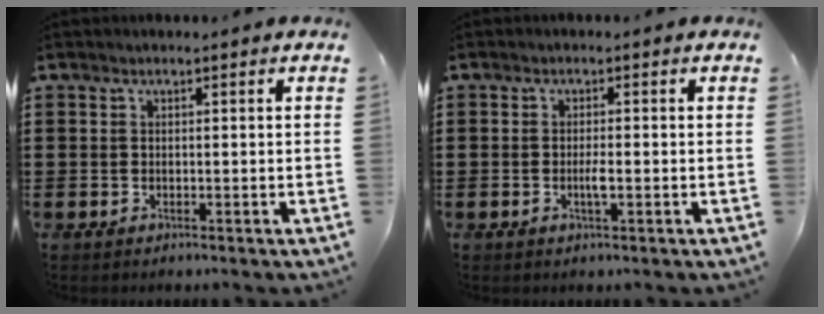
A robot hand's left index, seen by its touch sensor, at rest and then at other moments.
{"total": 1.8, "force": [-0.5, 0.2, 1.7], "torque": [-0.039, -0.003, -0.013]}